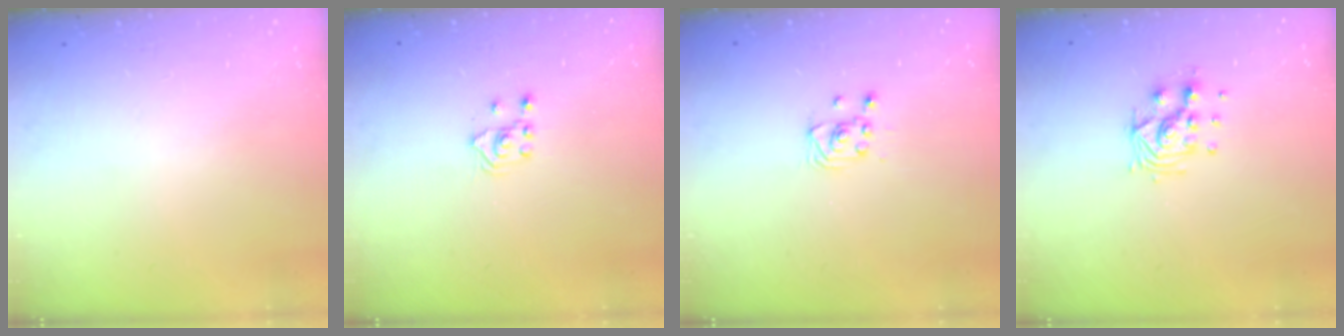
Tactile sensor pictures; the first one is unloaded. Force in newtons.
{"total": 3.2, "press": 3.1, "slide": 1.0}
{"total": 2.6, "press": 2.6, "slide": 0.2}
{"total": 8.4, "press": 8.4, "slide": 0.3}